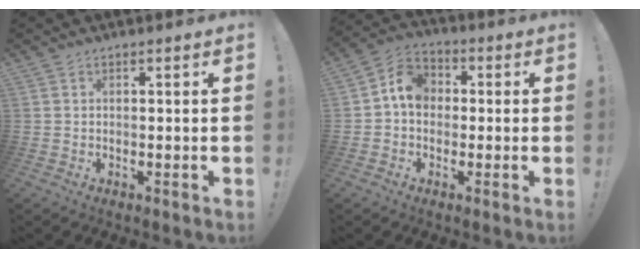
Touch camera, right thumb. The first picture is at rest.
{"total": 8.3, "force": [0.4, 6.8, 4.8], "torque": [-0.071, 0.016, 0.013]}